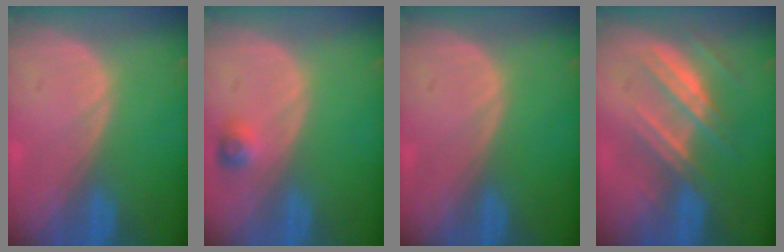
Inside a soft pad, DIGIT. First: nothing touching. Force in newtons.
{"total": 2.3, "press": 2.2, "slide": 0.7}
{"total": 0.0}
{"total": 7.4, "press": 6.7, "slide": 3.1}